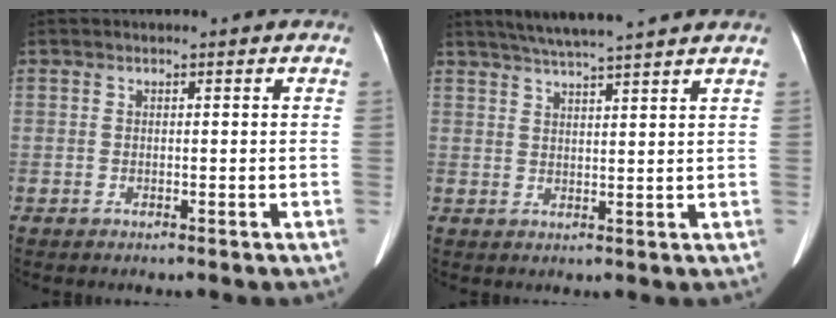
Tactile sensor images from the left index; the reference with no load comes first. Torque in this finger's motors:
{"motor_torque": [0.02, -0.21, -0.01, 0.06]}